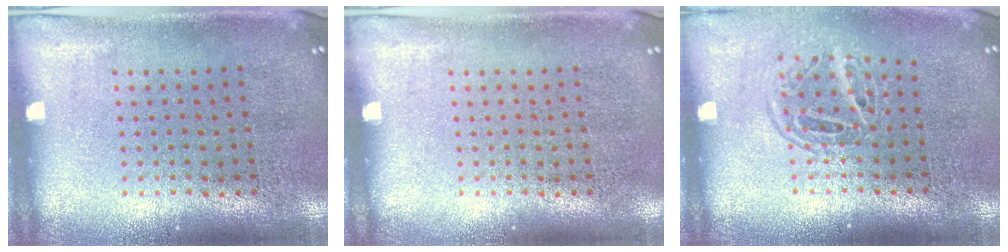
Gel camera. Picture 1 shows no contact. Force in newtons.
{"total": 0.0}
{"total": 1.6, "press": 1.2, "slide": 1.1}